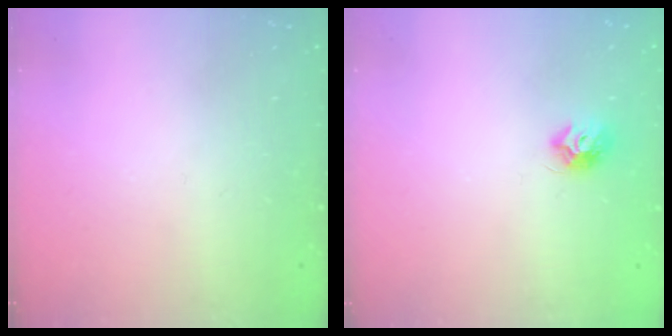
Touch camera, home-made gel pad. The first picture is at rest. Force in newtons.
{"total": 7.4, "press": 7.4, "slide": 0.2}